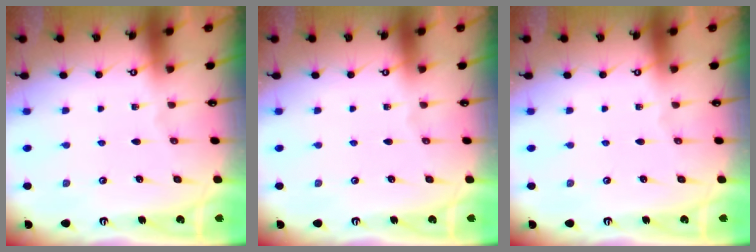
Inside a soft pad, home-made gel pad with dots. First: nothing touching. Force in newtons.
{"total": 0.0}
{"total": 0.0}